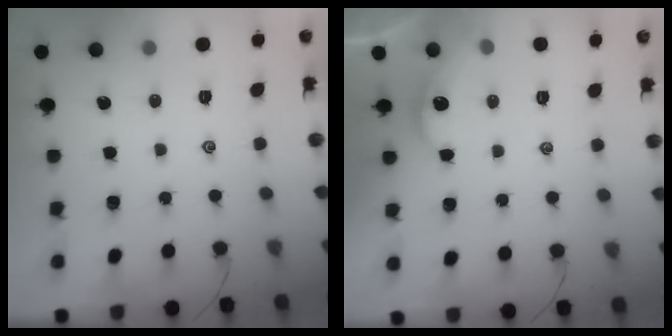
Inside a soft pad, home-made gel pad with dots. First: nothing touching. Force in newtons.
{"total": 1.6, "press": 1.5, "slide": 0.2}